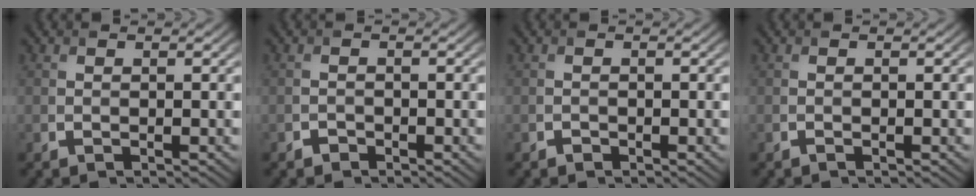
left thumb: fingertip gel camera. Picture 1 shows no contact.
{"total": 0.9, "force": [-0.8, 0.5, 0.1], "torque": [-0.001, -0.001, -0.016]}
{"total": 0.5, "force": [-0.4, 0.3, 0.1], "torque": [0.001, -0.002, -0.007]}
{"total": 0.0}